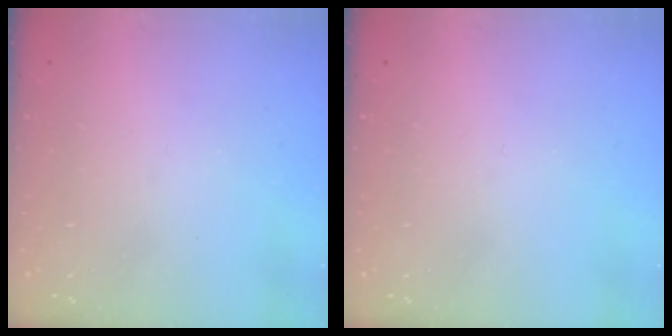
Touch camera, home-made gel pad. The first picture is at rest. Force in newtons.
{"total": 0.0}